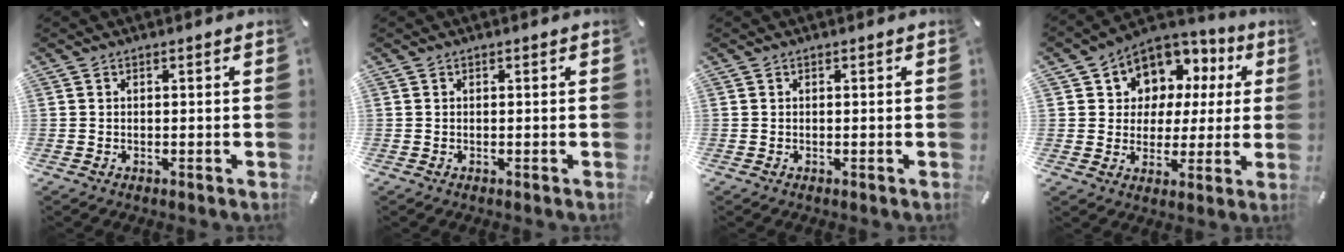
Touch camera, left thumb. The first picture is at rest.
{"total": 0.0}
{"total": 0.0}
{"total": 9.1, "force": [4.4, 7.8, 2.0], "torque": [-0.058, -0.038, 0.085]}